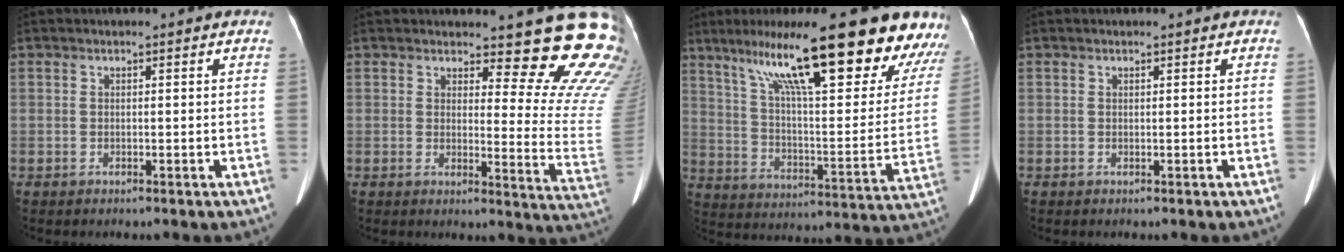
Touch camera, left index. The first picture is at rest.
{"total": 15.4, "force": [14.0, 2.3, 6.0], "torque": [-0.046, -0.120, 0.132]}
{"total": 27.8, "force": [20.0, 4.2, 18.8], "torque": [-0.262, 0.015, 0.285]}
{"total": 0.0}